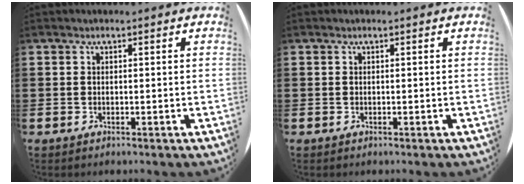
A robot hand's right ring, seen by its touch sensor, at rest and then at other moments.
{"total": 0.0}